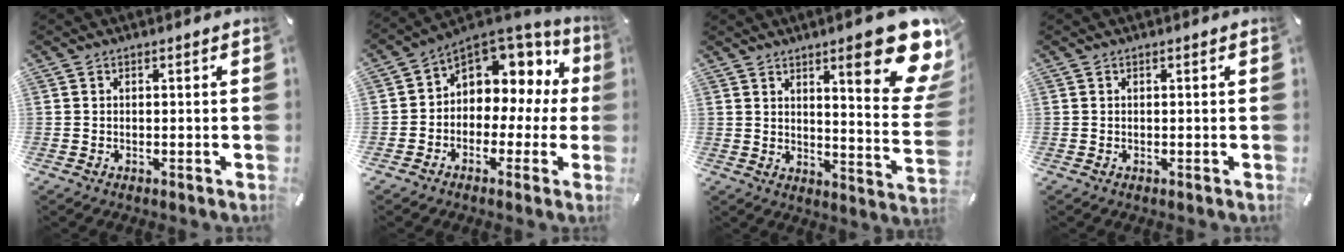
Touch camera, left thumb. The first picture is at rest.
{"total": 8.5, "force": [3.3, 7.0, 3.5], "torque": [-0.059, -0.036, 0.061]}
{"total": 19.6, "force": [10.3, 4.9, 16.0], "torque": [-0.209, -0.074, 0.155]}
{"total": 0.0}